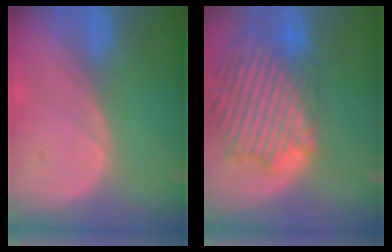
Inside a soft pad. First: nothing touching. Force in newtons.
{"total": 14.6, "press": 12.5, "slide": 7.5}